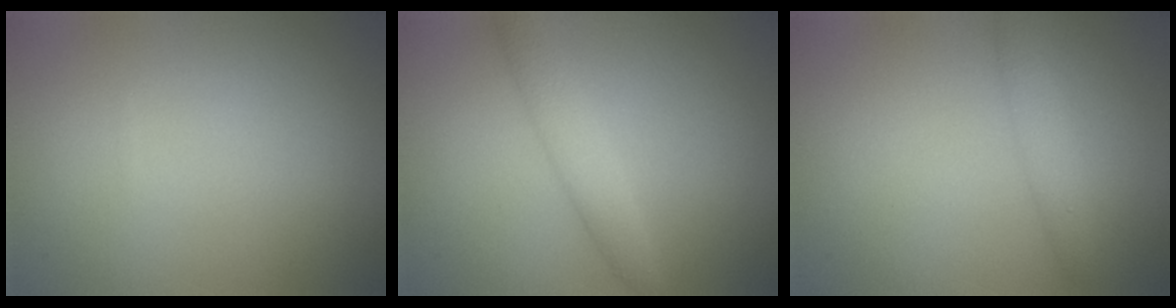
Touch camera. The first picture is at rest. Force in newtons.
{"total": 2.7, "press": 2.7, "slide": 0.1}
{"total": 1.8, "press": 1.8, "slide": 0.1}